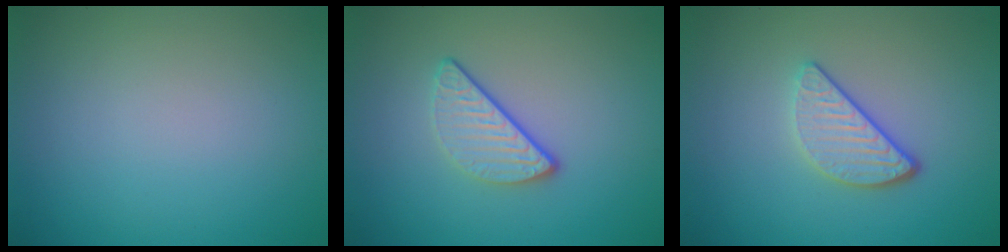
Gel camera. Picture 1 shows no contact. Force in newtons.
{"total": 3.0, "press": 2.3, "slide": 1.8}
{"total": 3.3, "press": 2.6, "slide": 2.0}